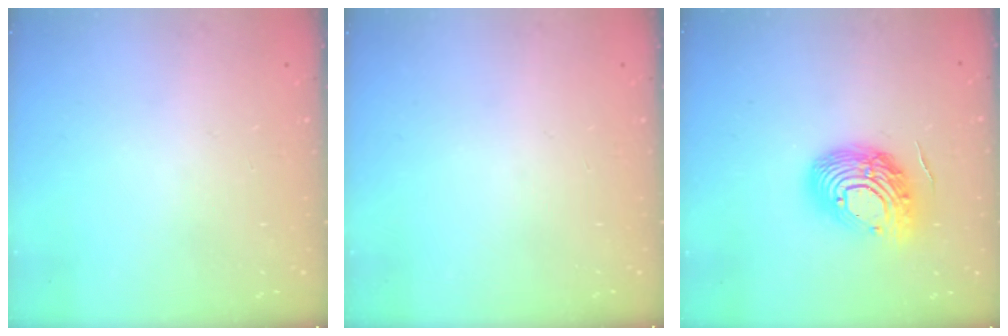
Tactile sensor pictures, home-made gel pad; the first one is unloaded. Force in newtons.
{"total": 0.0}
{"total": 16.5, "press": 16.4, "slide": 1.4}